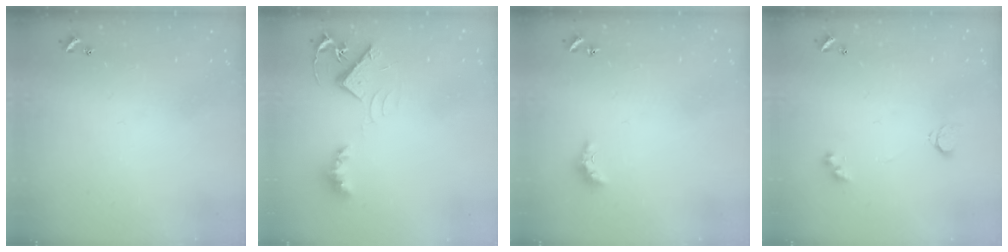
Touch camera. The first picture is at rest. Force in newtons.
{"total": 8.2, "press": 8.2, "slide": 0.5}
{"total": 4.0, "press": 4.0, "slide": 0.7}
{"total": 3.7, "press": 3.6, "slide": 0.6}